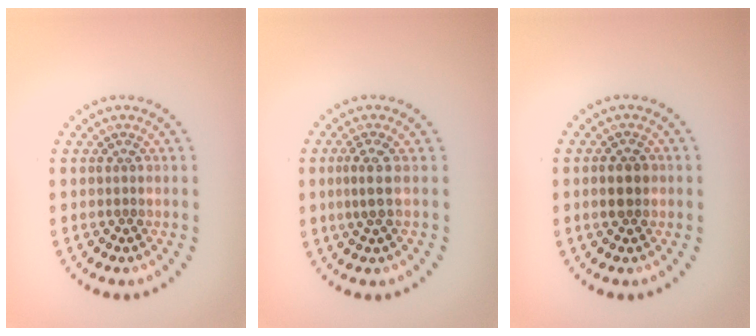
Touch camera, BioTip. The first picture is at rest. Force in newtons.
{"total": 1.8, "press": 1.5, "slide": 1.0}
{"total": 2.2, "press": 2.2, "slide": 0.2}